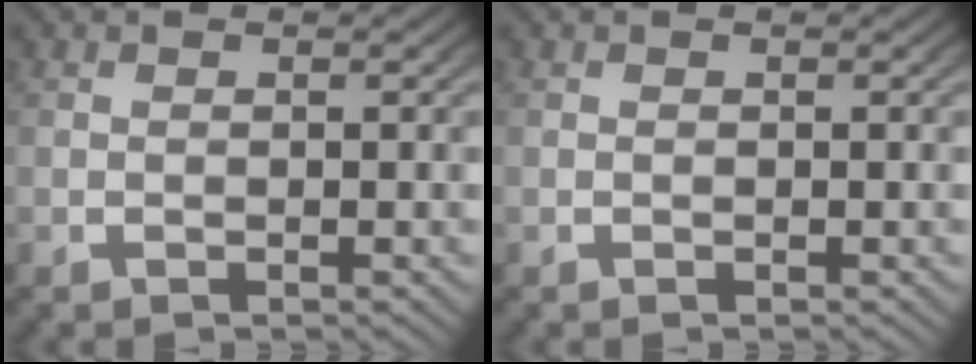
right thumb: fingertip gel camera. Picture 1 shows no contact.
{"total": 0.0}